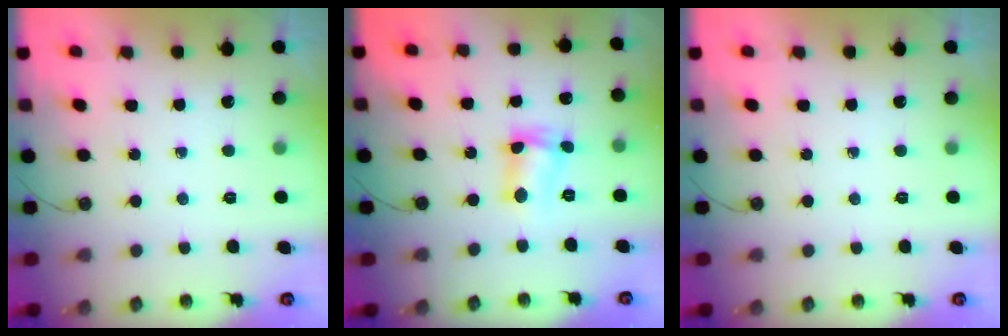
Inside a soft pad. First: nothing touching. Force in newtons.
{"total": 6.5, "press": 6.1, "slide": 2.3}
{"total": 0.0}